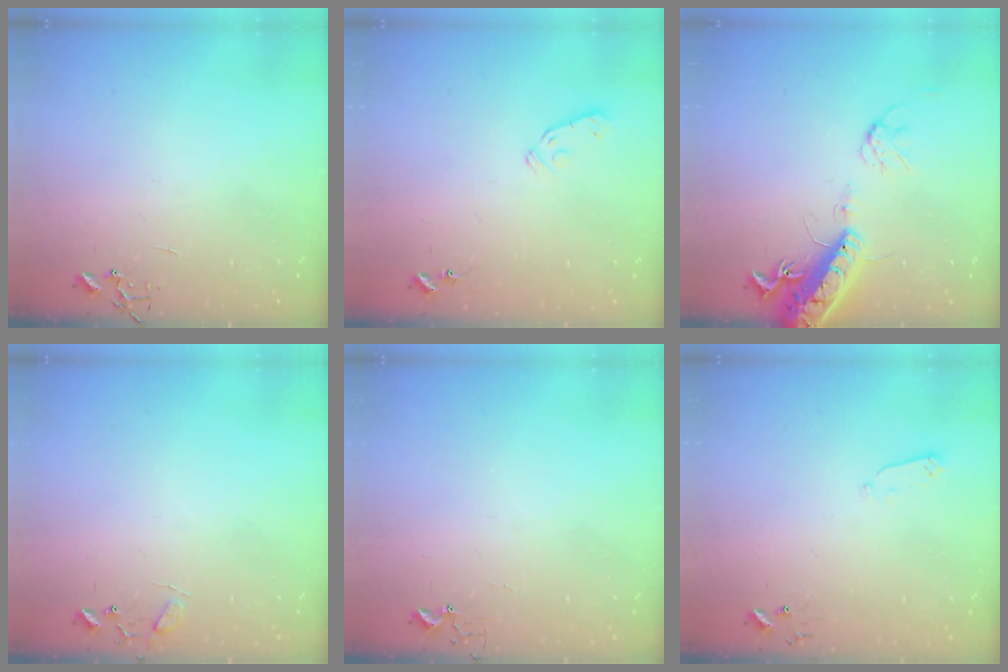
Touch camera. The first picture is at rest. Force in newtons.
{"total": 5.9, "press": 5.9, "slide": 0.6}
{"total": 16.2, "press": 15.7, "slide": 3.7}
{"total": 8.0, "press": 8.0, "slide": 0.5}
{"total": 3.8, "press": 3.8, "slide": 0.3}
{"total": 3.7, "press": 3.6, "slide": 0.8}